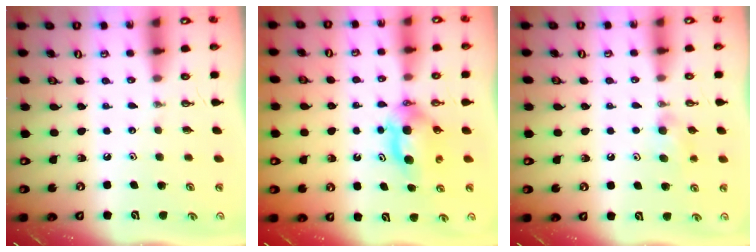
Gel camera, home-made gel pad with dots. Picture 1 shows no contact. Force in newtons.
{"total": 5.8, "press": 5.6, "slide": 1.5}
{"total": 10.4, "press": 6.8, "slide": 7.8}